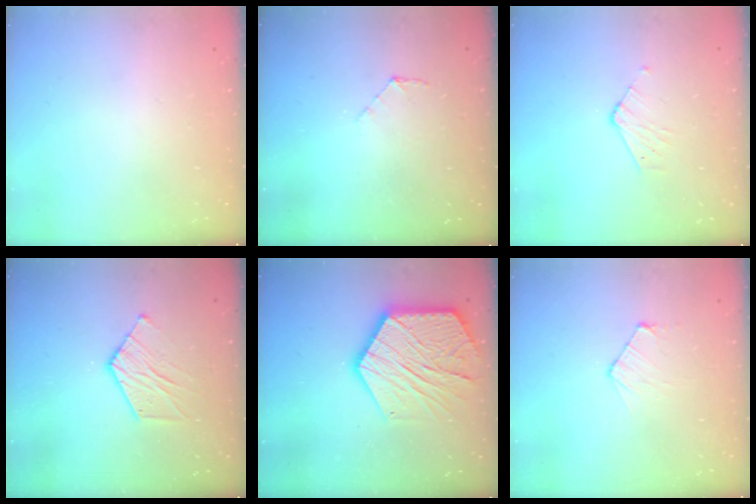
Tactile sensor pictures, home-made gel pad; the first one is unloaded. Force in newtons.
{"total": 4.4, "press": 4.4, "slide": 0.4}
{"total": 3.6, "press": 3.6, "slide": 0.3}
{"total": 7.7, "press": 7.7, "slide": 0.1}
{"total": 21.4, "press": 21.4, "slide": 1.7}
{"total": 4.8, "press": 4.7, "slide": 0.5}